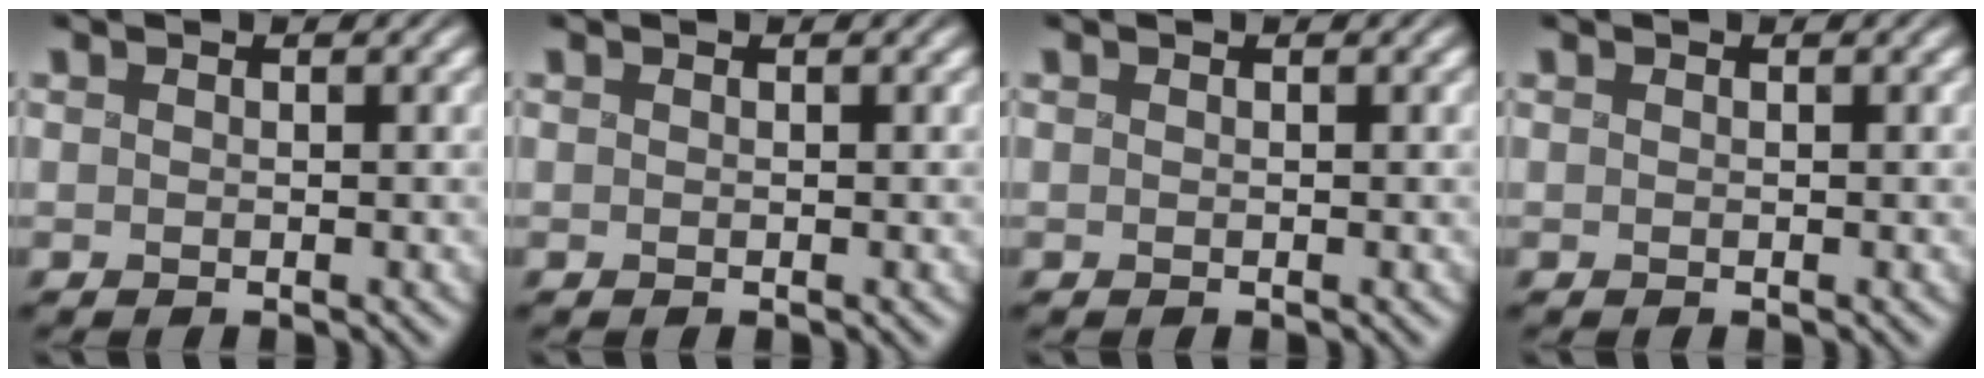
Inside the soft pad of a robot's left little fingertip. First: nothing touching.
{"total": 0.0}
{"total": 0.0}
{"total": 0.0}